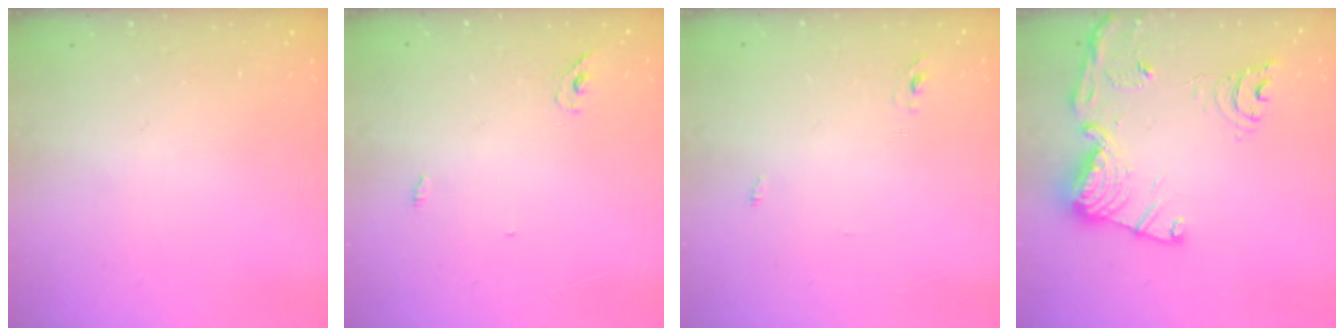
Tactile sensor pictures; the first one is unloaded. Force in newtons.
{"total": 2.1, "press": 1.9, "slide": 1.0}
{"total": 2.4, "press": 2.1, "slide": 1.0}
{"total": 17.6, "press": 17.6, "slide": 1.7}